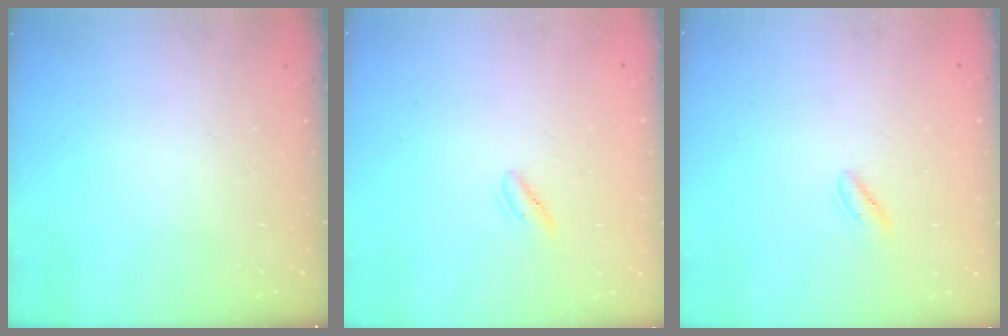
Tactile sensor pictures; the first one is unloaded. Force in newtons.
{"total": 0.7, "press": 0.3, "slide": 0.7}
{"total": 0.7, "press": 0.3, "slide": 0.7}